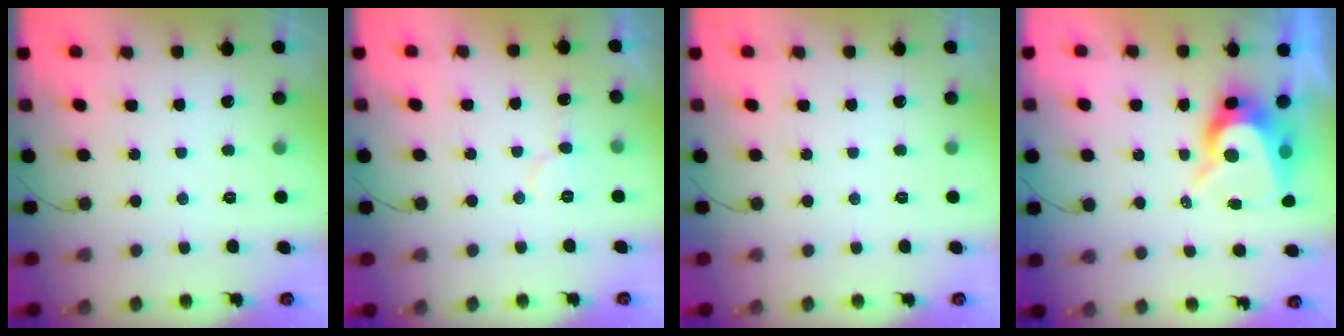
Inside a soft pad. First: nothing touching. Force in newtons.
{"total": 6.2, "press": 6.2, "slide": 0.6}
{"total": 0.0}
{"total": 9.8, "press": 9.7, "slide": 0.9}